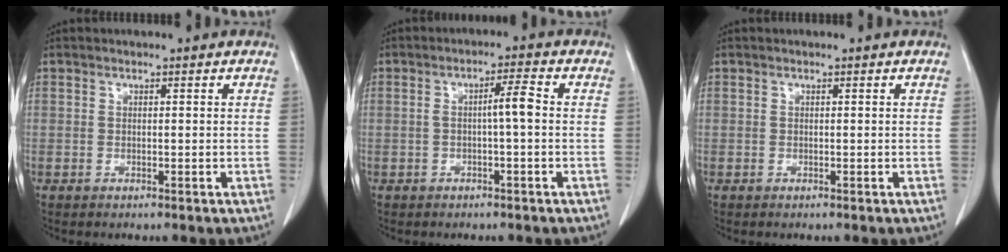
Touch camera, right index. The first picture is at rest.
{"total": 3.4, "force": [-0.2, 0.2, 3.4], "torque": [-0.058, 0.008, -0.003]}
{"total": 0.0}